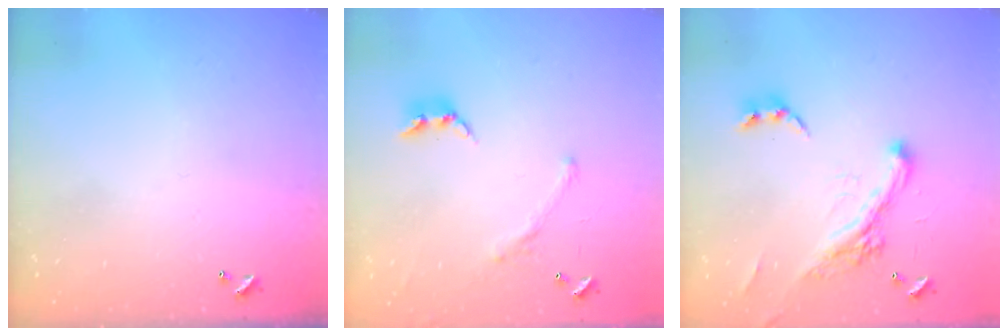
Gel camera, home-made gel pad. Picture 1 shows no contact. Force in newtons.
{"total": 1.5, "press": 1.0, "slide": 1.2}
{"total": 4.6, "press": 4.4, "slide": 1.4}